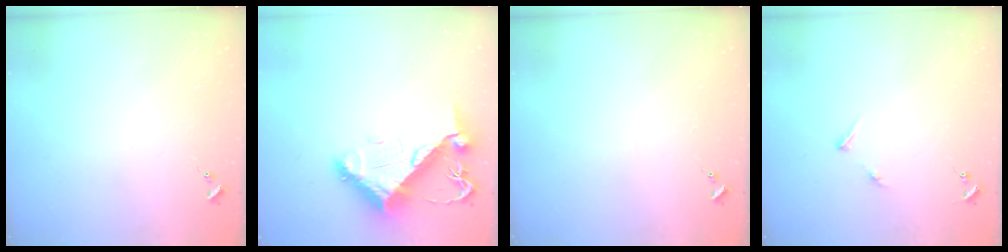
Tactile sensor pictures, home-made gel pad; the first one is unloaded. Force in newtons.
{"total": 11.0, "press": 10.9, "slide": 1.4}
{"total": 0.0}
{"total": 5.2, "press": 5.2, "slide": 0.6}